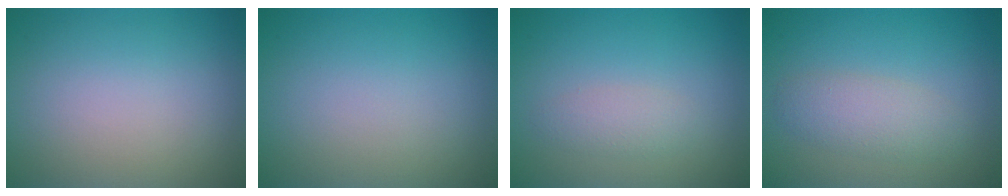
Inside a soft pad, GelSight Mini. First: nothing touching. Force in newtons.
{"total": 0.0}
{"total": 1.6, "press": 1.6, "slide": 0.1}
{"total": 2.8, "press": 2.8, "slide": 0.1}